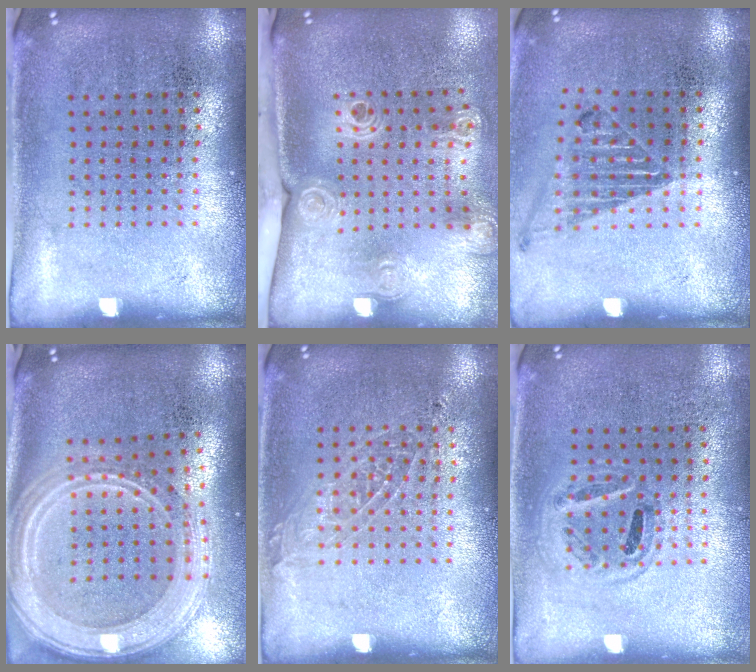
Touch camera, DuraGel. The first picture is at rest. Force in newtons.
{"total": 2.2, "press": 1.6, "slide": 1.5}
{"total": 1.1, "press": 1.1, "slide": 0.2}
{"total": 3.0, "press": 2.5, "slide": 1.8}
{"total": 1.0, "press": 1.0, "slide": 0.3}
{"total": 0.9, "press": 0.9, "slide": 0.3}